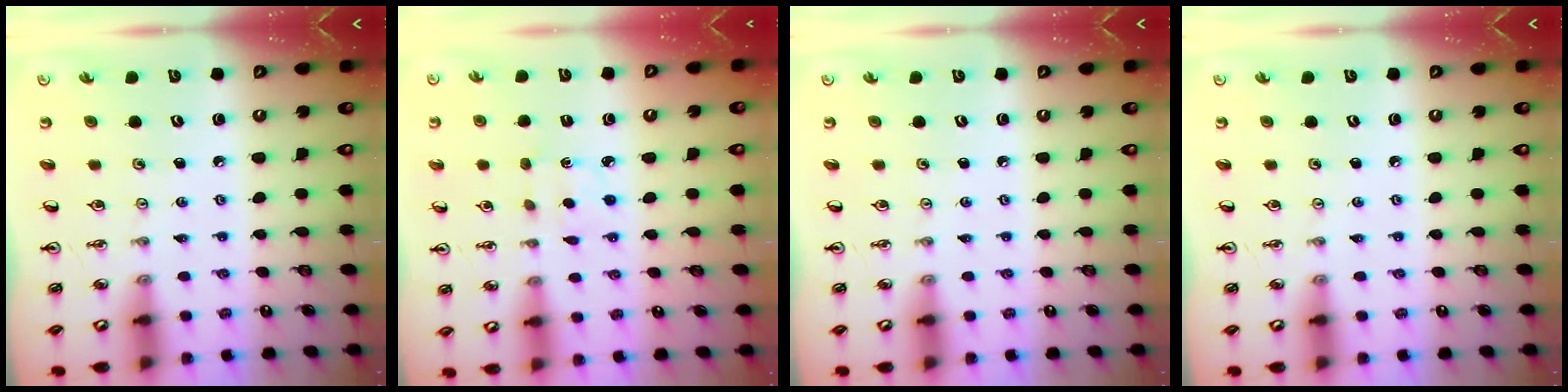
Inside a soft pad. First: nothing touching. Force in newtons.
{"total": 1.9, "press": 1.9, "slide": 0.4}
{"total": 0.0}
{"total": 0.0}